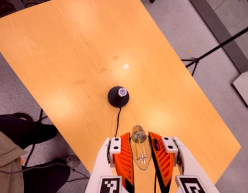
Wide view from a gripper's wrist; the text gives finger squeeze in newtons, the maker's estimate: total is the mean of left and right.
{"total": 16.9, "left": 17.9, "right": 15.9}